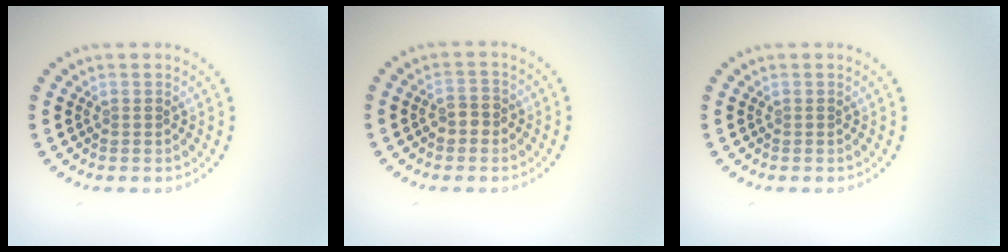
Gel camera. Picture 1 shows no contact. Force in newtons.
{"total": 1.6, "press": 1.5, "slide": 0.4}
{"total": 0.0}